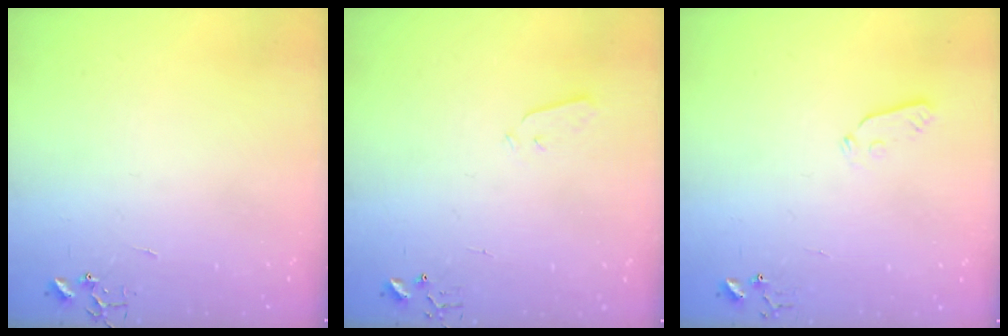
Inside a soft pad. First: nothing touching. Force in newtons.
{"total": 3.0, "press": 2.9, "slide": 0.7}
{"total": 3.5, "press": 3.5, "slide": 0.4}